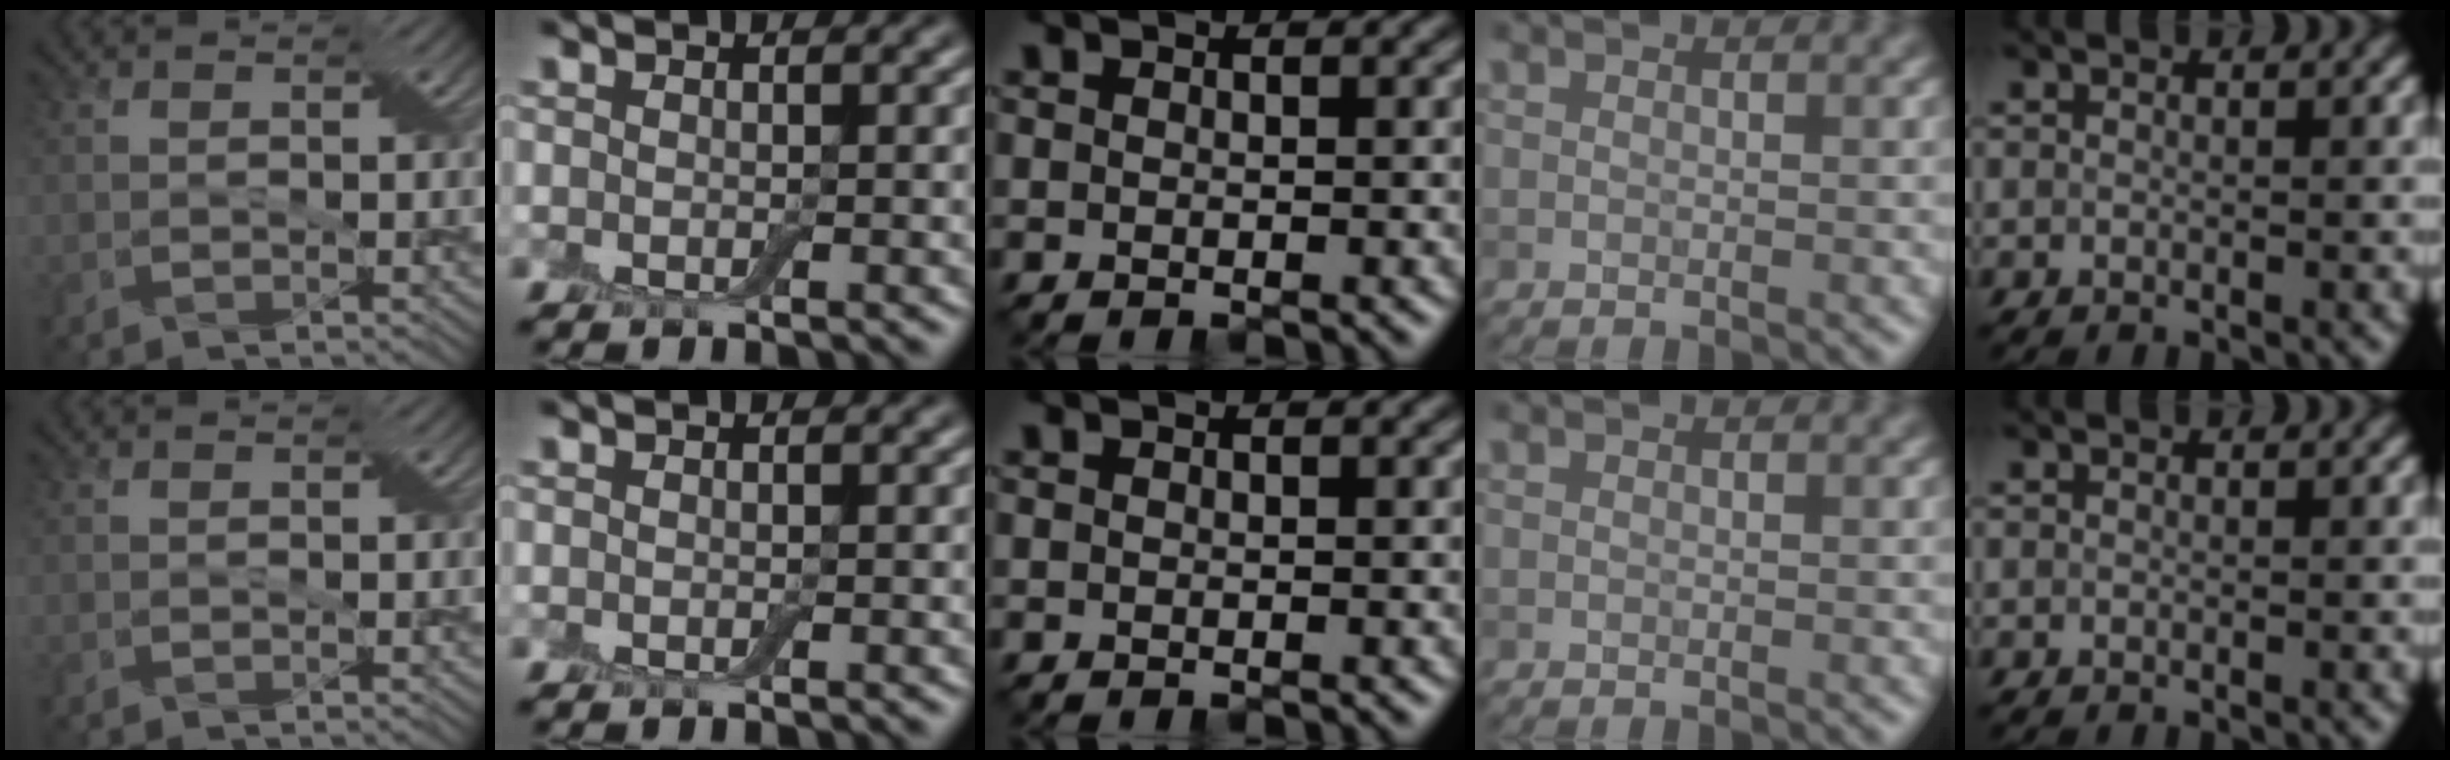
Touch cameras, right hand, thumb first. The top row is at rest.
{}